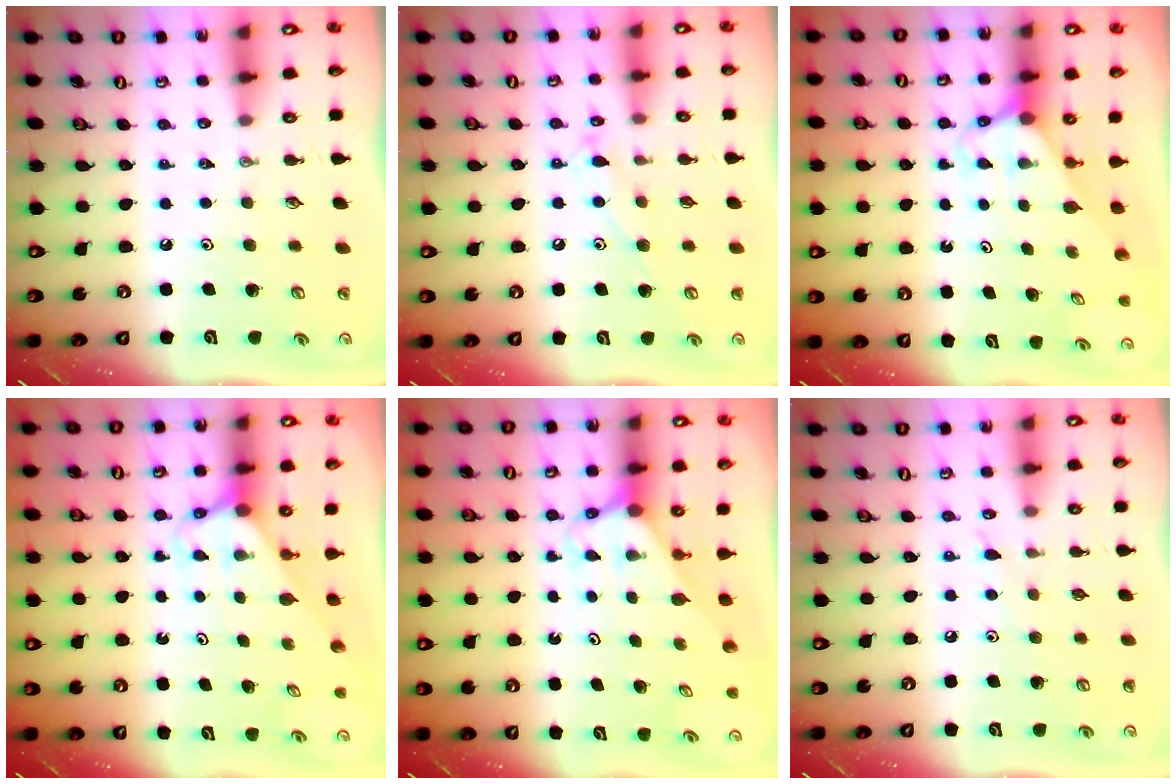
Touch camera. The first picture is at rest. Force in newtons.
{"total": 8.9, "press": 8.9, "slide": 0.6}
{"total": 2.5, "press": 2.4, "slide": 0.2}
{"total": 2.6, "press": 2.6, "slide": 0.2}
{"total": 2.5, "press": 2.4, "slide": 0.2}
{"total": 4.7, "press": 4.7, "slide": 0.6}